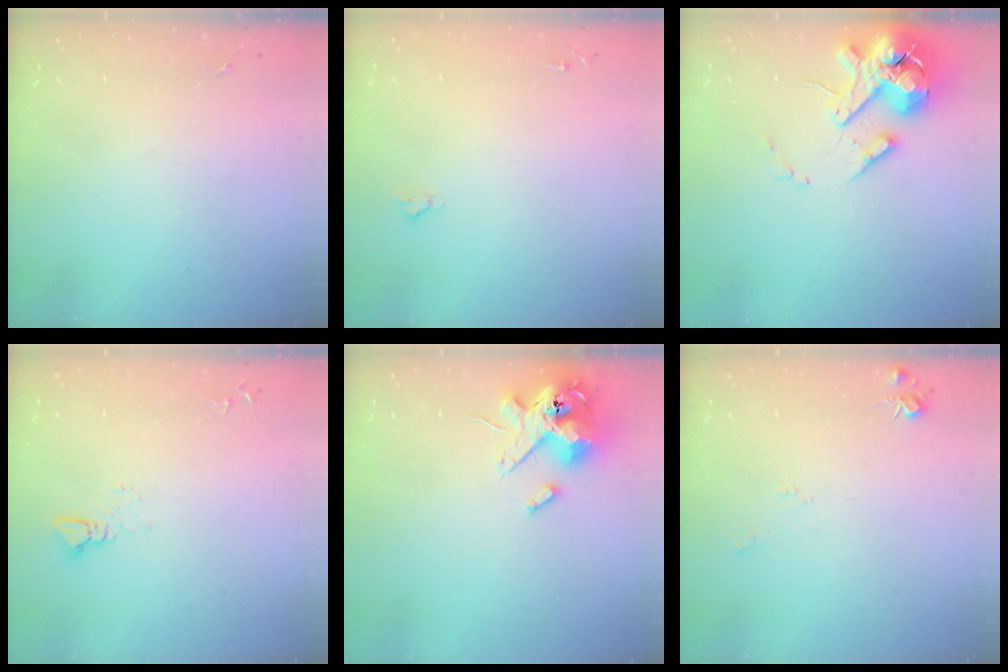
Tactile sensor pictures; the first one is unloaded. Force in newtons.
{"total": 1.9, "press": 1.9, "slide": 0.2}
{"total": 17.1, "press": 16.8, "slide": 2.7}
{"total": 2.2, "press": 2.2, "slide": 0.1}
{"total": 15.4, "press": 15.1, "slide": 3.2}
{"total": 6.2, "press": 6.2, "slide": 0.7}